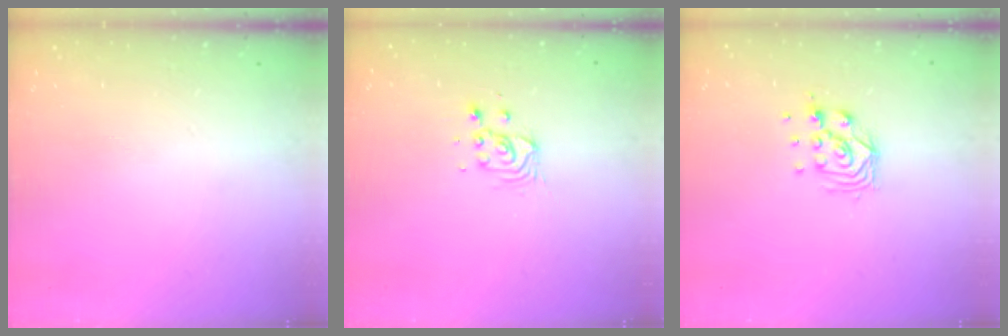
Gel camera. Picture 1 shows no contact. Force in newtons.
{"total": 3.4, "press": 3.4, "slide": 0.4}
{"total": 7.8, "press": 7.8, "slide": 0.6}